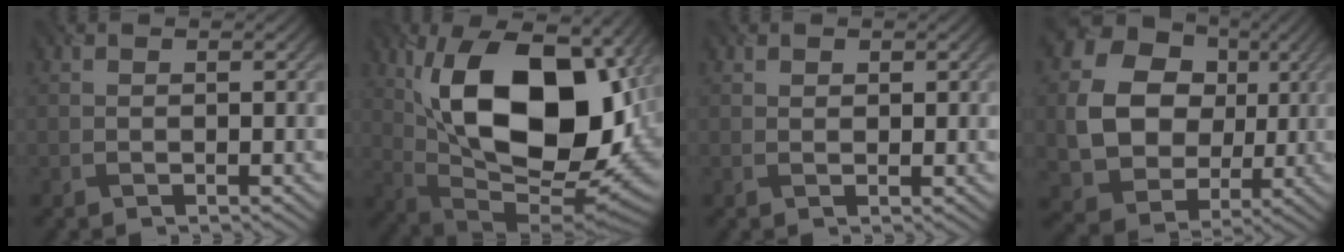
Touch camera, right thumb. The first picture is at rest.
{"total": 19.9, "force": [4.9, 10.7, 16.1], "torque": [-0.277, 0.001, 0.087]}
{"total": 0.8, "force": [0.6, 0.5, 0.2], "torque": [-0.003, -0.003, 0.010]}
{"total": 12.5, "force": [1.7, 10.4, 6.8], "torque": [-0.142, -0.002, 0.022]}